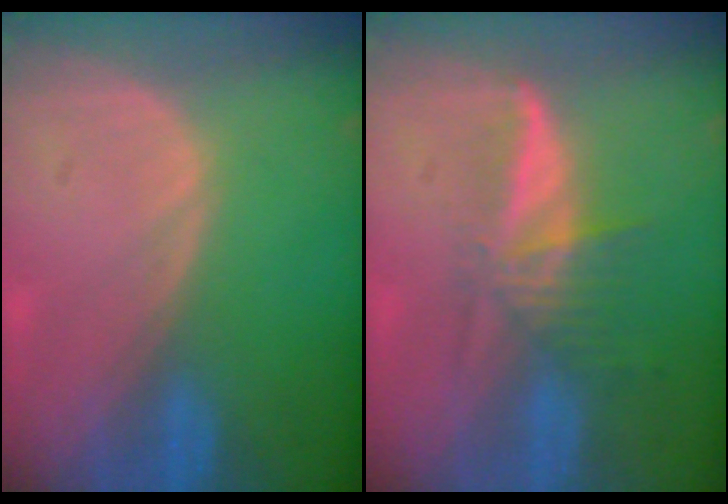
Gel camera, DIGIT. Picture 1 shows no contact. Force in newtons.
{"total": 6.0, "press": 5.3, "slide": 2.7}